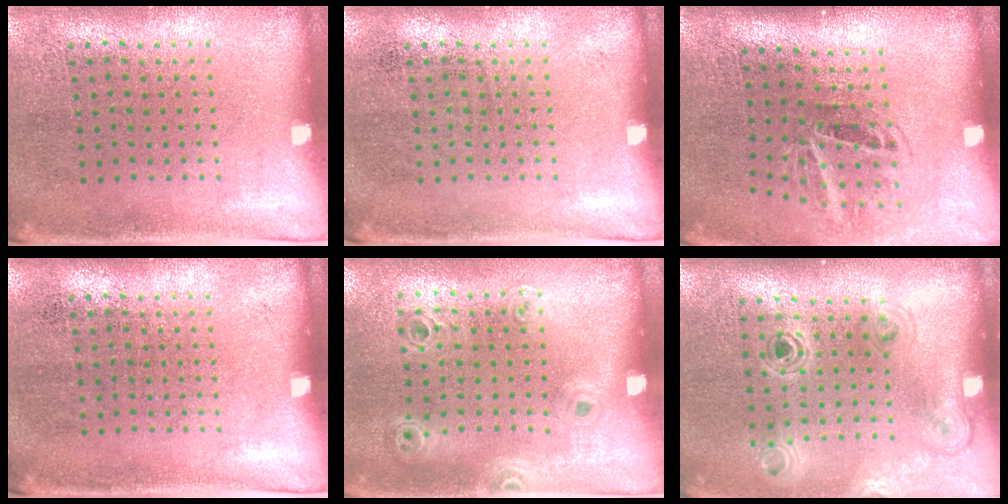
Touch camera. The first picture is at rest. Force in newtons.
{"total": 0.0}
{"total": 1.9, "press": 1.2, "slide": 1.5}
{"total": 0.0}
{"total": 0.9, "press": 0.9, "slide": 0.3}
{"total": 1.1, "press": 1.1, "slide": 0.2}